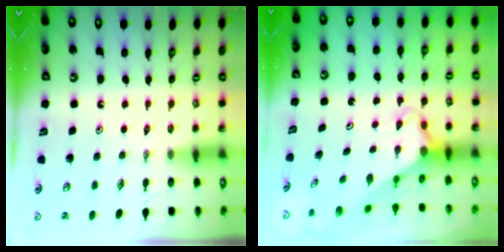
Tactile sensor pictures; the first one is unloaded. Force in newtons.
{"total": 3.0, "press": 3.0, "slide": 0.2}